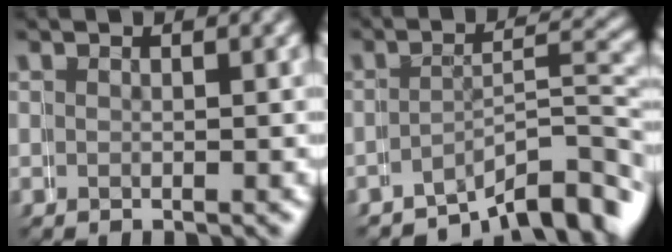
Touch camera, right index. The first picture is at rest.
{"total": 6.4, "force": [-4.8, 1.9, 3.8], "torque": [-0.043, -0.004, -0.069]}